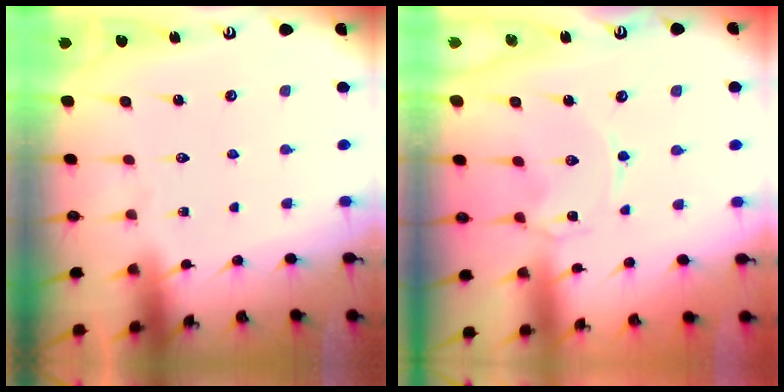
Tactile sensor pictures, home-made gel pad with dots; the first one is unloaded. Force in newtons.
{"total": 0.0}